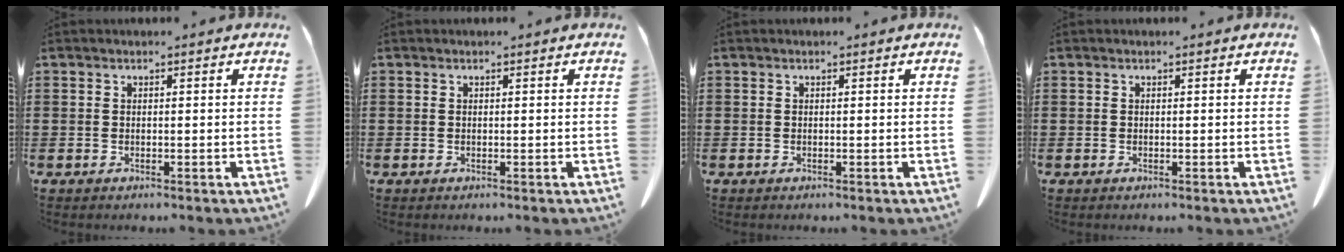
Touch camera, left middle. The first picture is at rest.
{"total": 0.0}
{"total": 0.0}
{"total": 0.0}